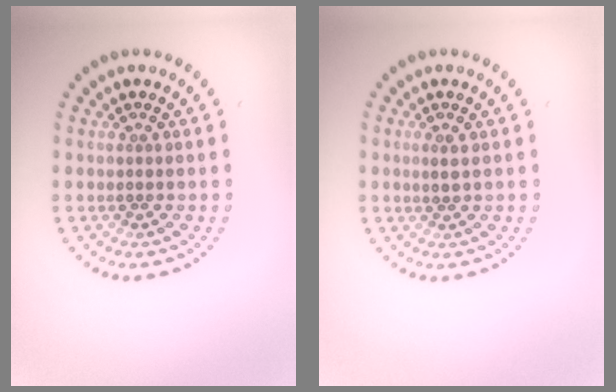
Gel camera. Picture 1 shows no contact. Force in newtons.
{"total": 1.0, "press": 0.9, "slide": 0.3}